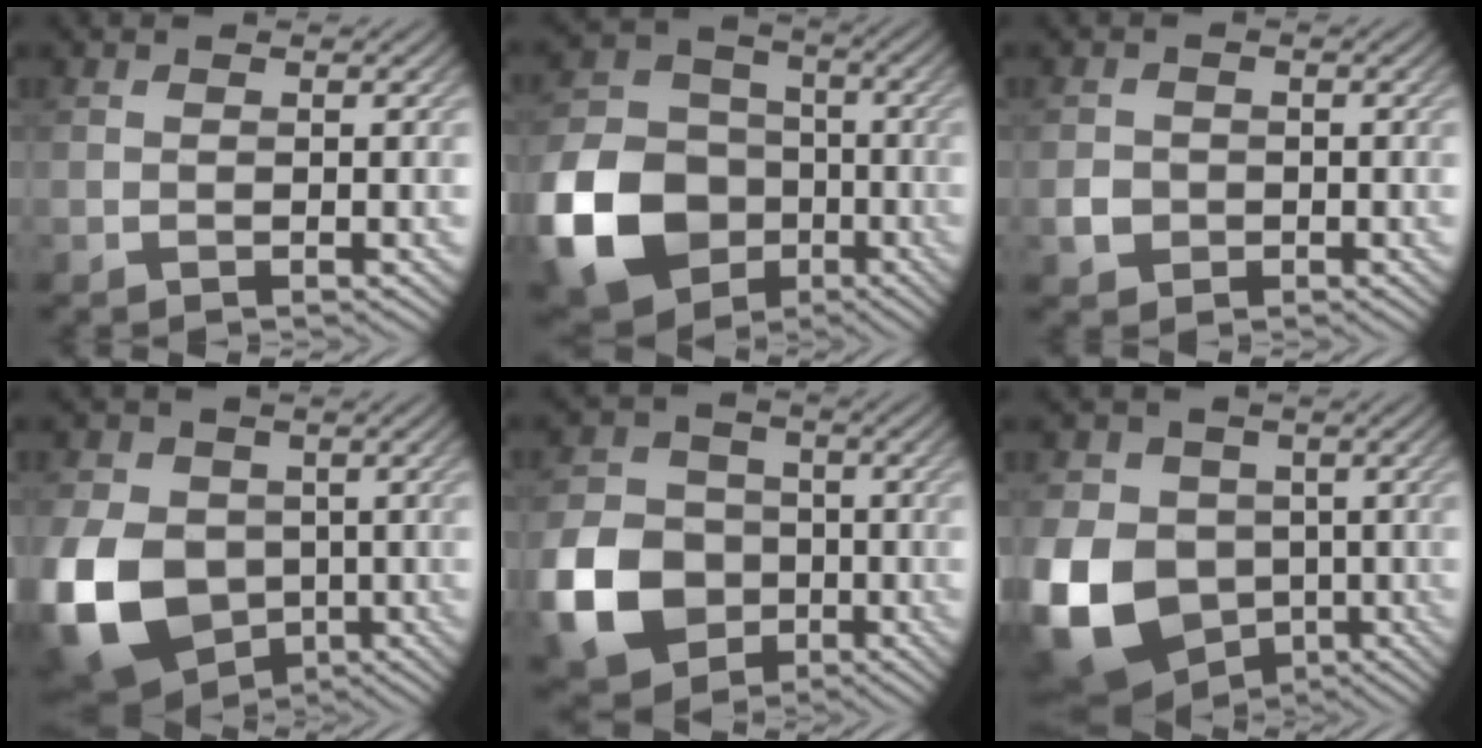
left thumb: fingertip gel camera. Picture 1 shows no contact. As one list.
[{"total": 16.3, "force": [-6.0, 12.8, 8.1], "torque": [-0.221, -0.036, -0.119]}, {"total": 2.1, "force": [-0.6, 1.9, 0.7], "torque": [-0.013, -0.004, -0.014]}, {"total": 14.7, "force": [-3.1, 11.2, 8.9], "torque": [-0.232, -0.033, -0.051]}, {"total": 12.2, "force": [-4.1, 9.8, 6.0], "torque": [-0.159, -0.028, -0.093]}, {"total": 16.5, "force": [-3.9, 13.6, 8.5], "torque": [-0.223, -0.033, -0.089]}]